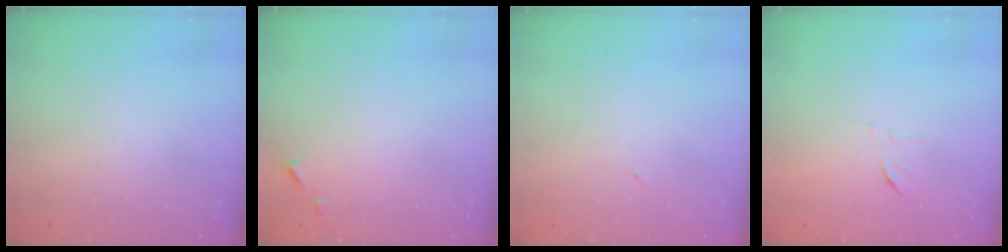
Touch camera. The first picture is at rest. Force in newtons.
{"total": 5.3, "press": 5.2, "slide": 0.5}
{"total": 2.3, "press": 1.9, "slide": 1.2}
{"total": 6.3, "press": 6.3, "slide": 0.6}